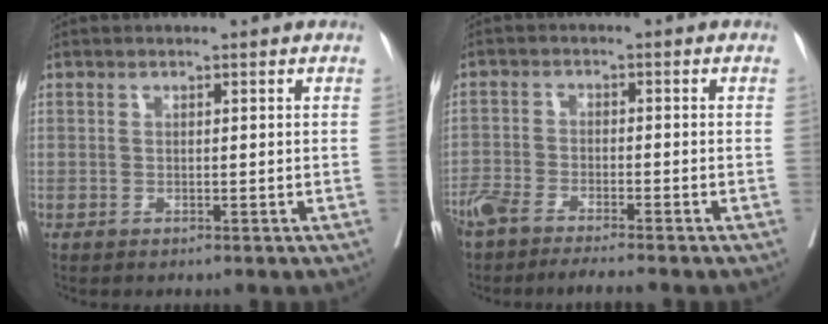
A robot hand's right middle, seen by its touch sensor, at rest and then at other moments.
{"total": 7.5, "force": [-6.7, 0.3, 3.5], "torque": [-0.056, -0.011, -0.114]}